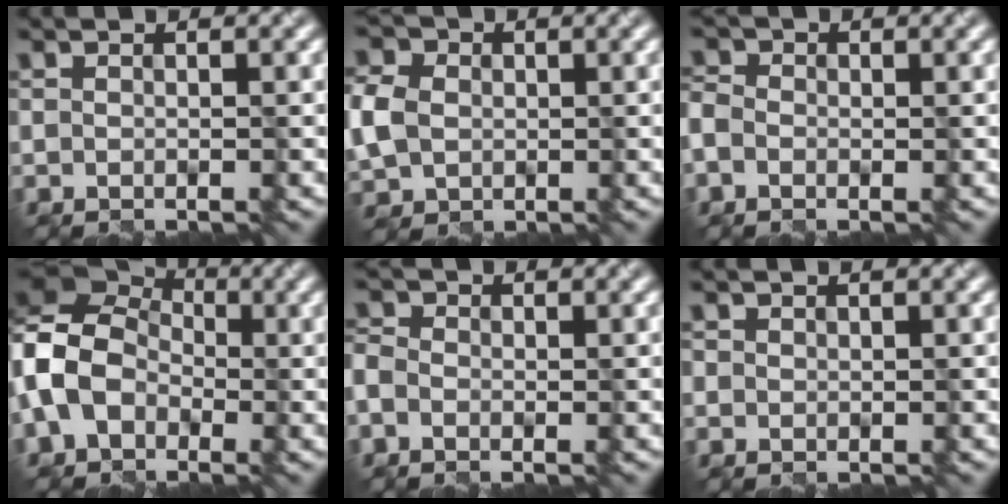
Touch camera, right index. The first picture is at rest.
{"total": 3.6, "force": [0.4, 3.3, 1.5], "torque": [-0.078, 0.011, 0.014]}
{"total": 1.8, "force": [-0.7, 1.5, 0.8], "torque": [-0.027, 0.010, -0.014]}
{"total": 9.0, "force": [-1.2, 7.4, 4.9], "torque": [-0.128, 0.029, -0.051]}
{"total": 1.9, "force": [-0.8, 1.5, 0.9], "torque": [-0.030, 0.010, -0.016]}
{"total": 0.6, "force": [0.1, -0.1, -0.6], "torque": [-0.005, 0.004, 0.008]}